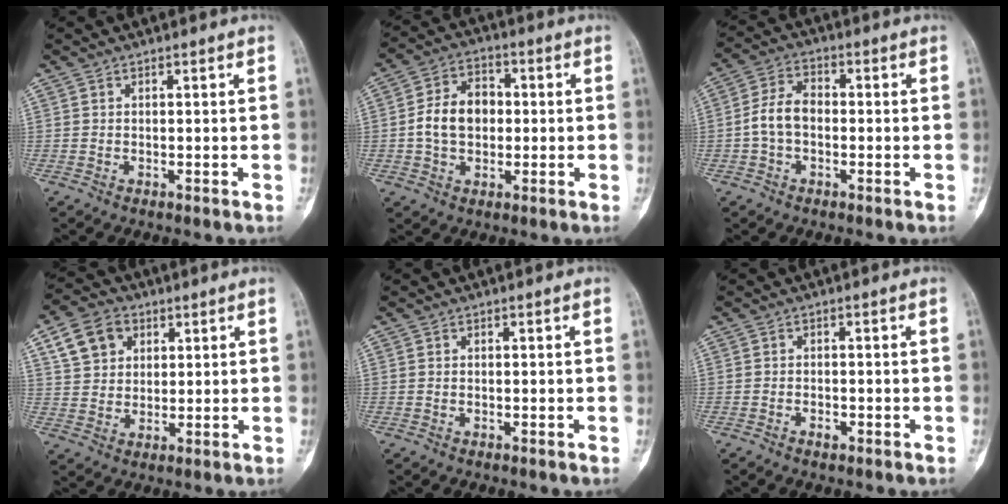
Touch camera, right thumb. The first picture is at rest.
{"total": 9.4, "force": [-0.2, 6.9, 6.4], "torque": [-0.095, 0.022, -0.011]}
{"total": 6.6, "force": [-1.0, 4.4, 4.8], "torque": [-0.088, 0.024, -0.028]}
{"total": 9.1, "force": [3.9, 7.0, 4.3], "torque": [-0.050, -0.006, 0.073]}
{"total": 0.0}
{"total": 1.4, "force": [-0.8, 0.7, 0.8], "torque": [-0.014, 0.007, -0.014]}